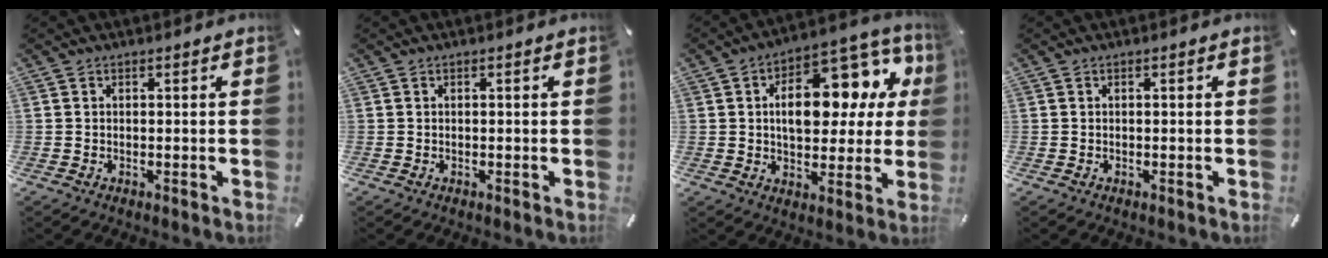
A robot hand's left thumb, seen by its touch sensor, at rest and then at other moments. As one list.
[{"total": 0.0}, {"total": 17.9, "force": [5.2, 10.5, 13.6], "torque": [-0.189, -0.025, 0.088]}, {"total": 0.0}]